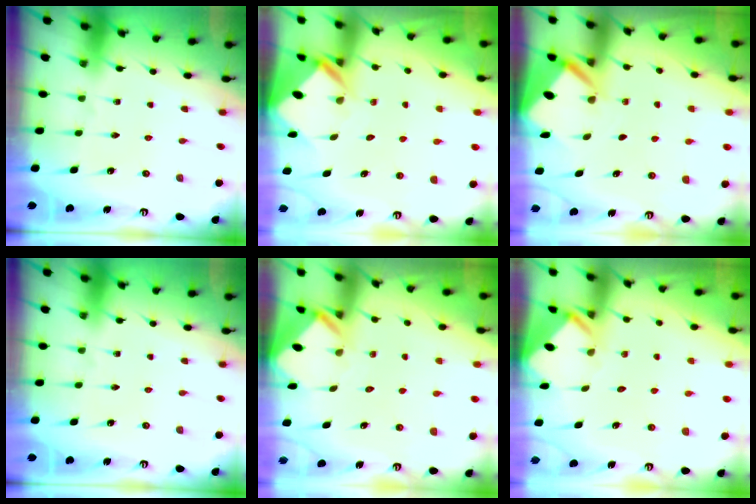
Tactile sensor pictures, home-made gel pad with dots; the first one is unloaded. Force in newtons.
{"total": 5.0, "press": 4.9, "slide": 0.3}
{"total": 3.0, "press": 3.0, "slide": 0.4}
{"total": 0.0}
{"total": 2.6, "press": 2.6, "slide": 0.1}
{"total": 3.7, "press": 3.7, "slide": 0.2}